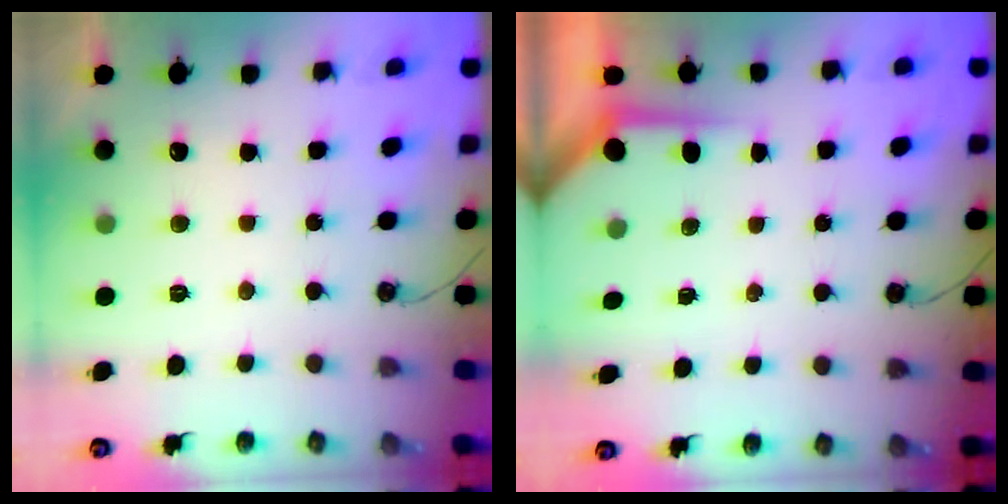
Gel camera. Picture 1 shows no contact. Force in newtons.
{"total": 3.7, "press": 3.7, "slide": 0.4}